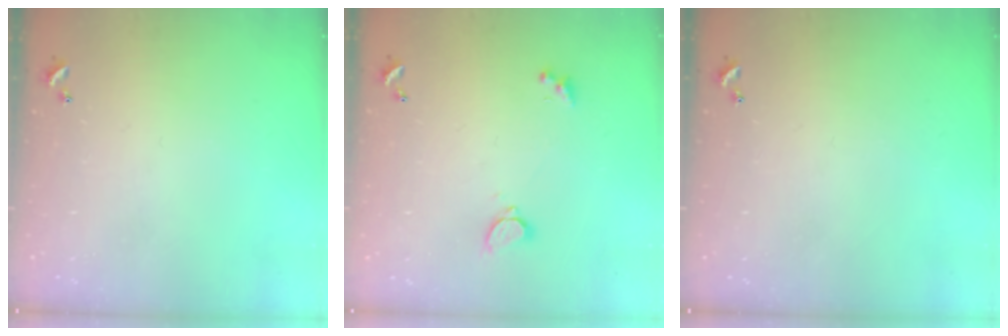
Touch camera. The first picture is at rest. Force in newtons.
{"total": 2.1, "press": 1.8, "slide": 1.0}
{"total": 0.0}